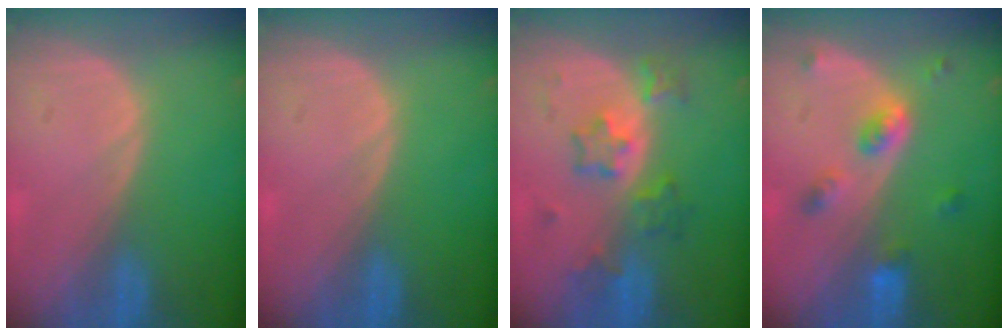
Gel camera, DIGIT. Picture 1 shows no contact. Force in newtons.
{"total": 0.0}
{"total": 6.2, "press": 5.9, "slide": 1.7}
{"total": 5.1, "press": 4.5, "slide": 2.3}